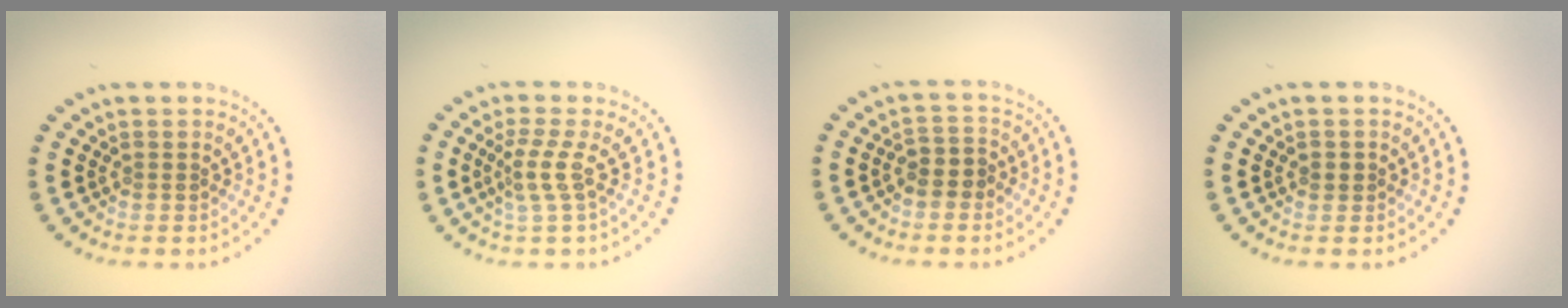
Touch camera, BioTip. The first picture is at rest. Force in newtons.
{"total": 2.3, "press": 1.5, "slide": 1.7}
{"total": 2.2, "press": 2.0, "slide": 0.9}
{"total": 0.8, "press": 0.7, "slide": 0.1}